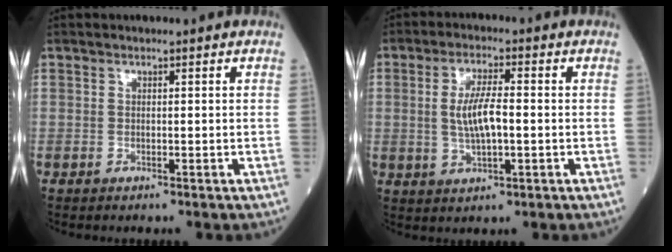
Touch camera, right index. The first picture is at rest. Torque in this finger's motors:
{"motor_torque": [0.30, 0.04, 0.16, 0.10]}